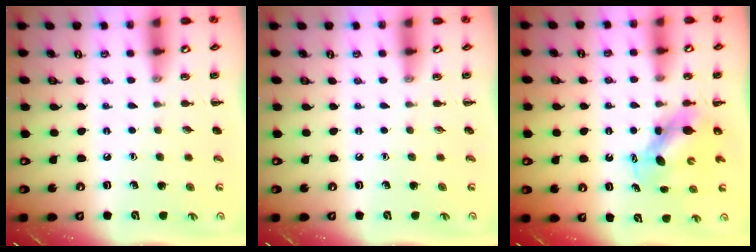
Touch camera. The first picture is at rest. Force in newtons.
{"total": 0.0}
{"total": 6.4, "press": 6.4, "slide": 0.8}